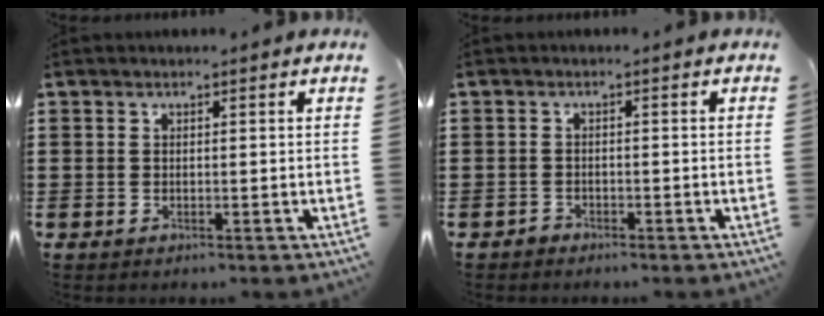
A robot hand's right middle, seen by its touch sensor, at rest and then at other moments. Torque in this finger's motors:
{"motor_torque": [0.12, 0.01, 0.03, 0.01]}